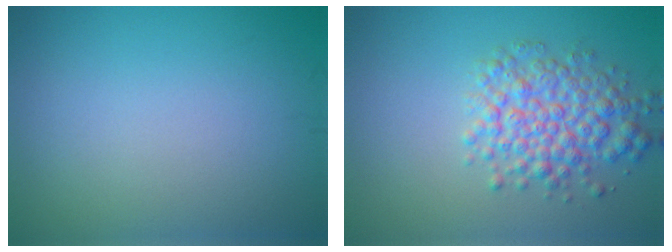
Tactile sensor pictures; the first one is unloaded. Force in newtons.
{"total": 4.8, "press": 4.8, "slide": 0.2}